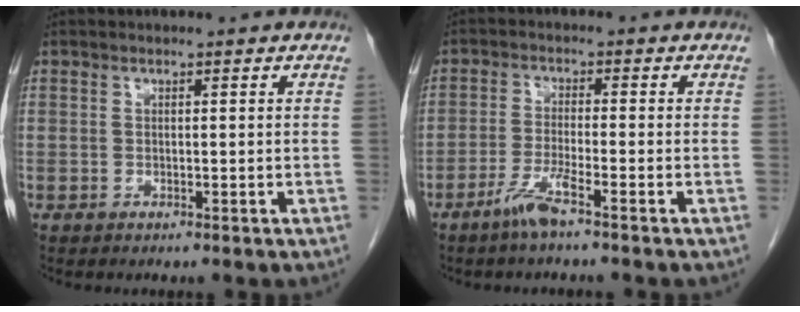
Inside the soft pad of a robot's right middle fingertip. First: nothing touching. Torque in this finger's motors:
{"motor_torque": [0.57, -0.62, 0.29, 0.09]}